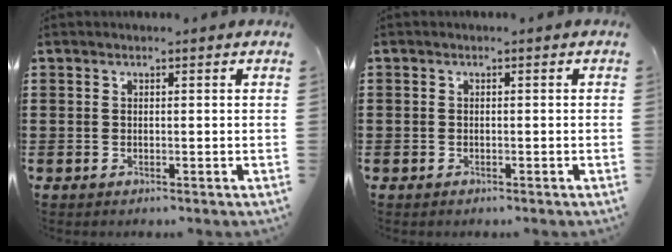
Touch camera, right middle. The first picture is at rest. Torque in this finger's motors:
{"motor_torque": [2.14, 0.00, -0.47, -0.10]}